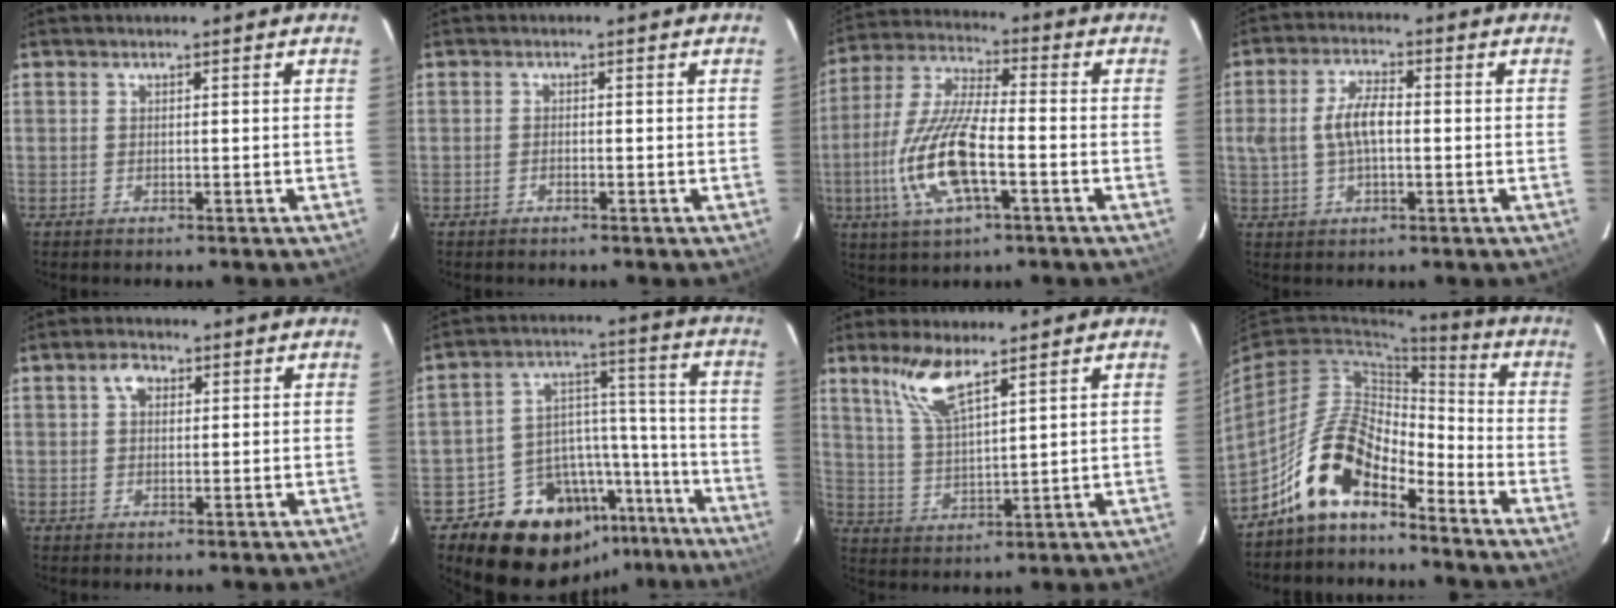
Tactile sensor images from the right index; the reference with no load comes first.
{"total": 0.6, "force": [-0.4, 0.3, 0.3], "torque": [-0.004, 0.002, -0.009]}
{"total": 14.9, "force": [-4.5, 4.5, 13.5], "torque": [-0.287, -0.007, -0.088]}
{"total": 6.5, "force": [-0.2, 3.2, 5.7], "torque": [-0.113, 0.010, 0.001]}
{"total": 3.0, "force": [1.0, 2.1, 1.8], "torque": [-0.031, 0.012, 0.018]}
{"total": 17.9, "force": [-13.2, 11.0, 5.1], "torque": [-0.091, 0.078, -0.174]}
{"total": 8.4, "force": [5.7, 2.1, 5.8], "torque": [-0.121, 0.004, 0.123]}
{"total": 11.9, "force": [-8.5, 4.7, 6.9], "torque": [-0.137, 0.022, -0.166]}